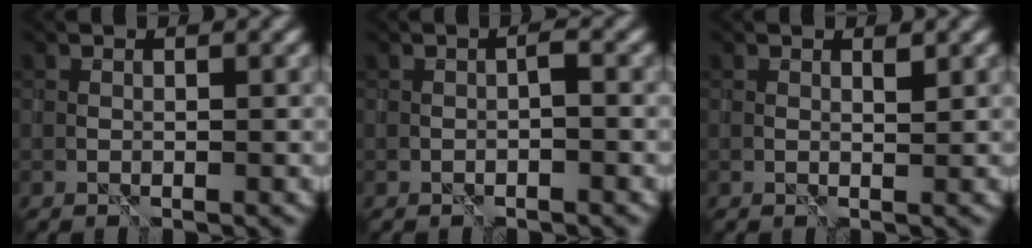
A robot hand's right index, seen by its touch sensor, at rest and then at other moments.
{"total": 1.0, "force": [-0.5, 0.1, 0.9], "torque": [-0.016, 0.002, -0.007]}
{"total": 0.5, "force": [0.4, 0.1, 0.3], "torque": [-0.006, -0.003, 0.007]}